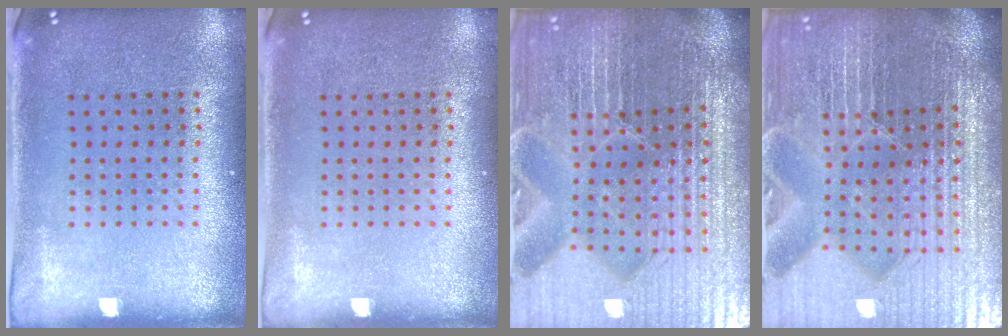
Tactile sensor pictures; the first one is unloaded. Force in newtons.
{"total": 0.0}
{"total": 7.2, "press": 6.3, "slide": 3.5}
{"total": 7.2, "press": 6.3, "slide": 3.4}